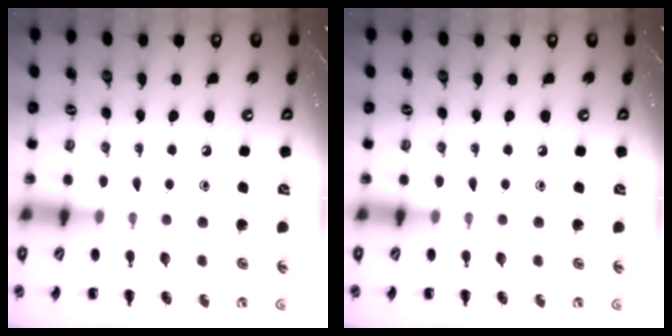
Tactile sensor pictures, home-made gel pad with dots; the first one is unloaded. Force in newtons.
{"total": 0.0}